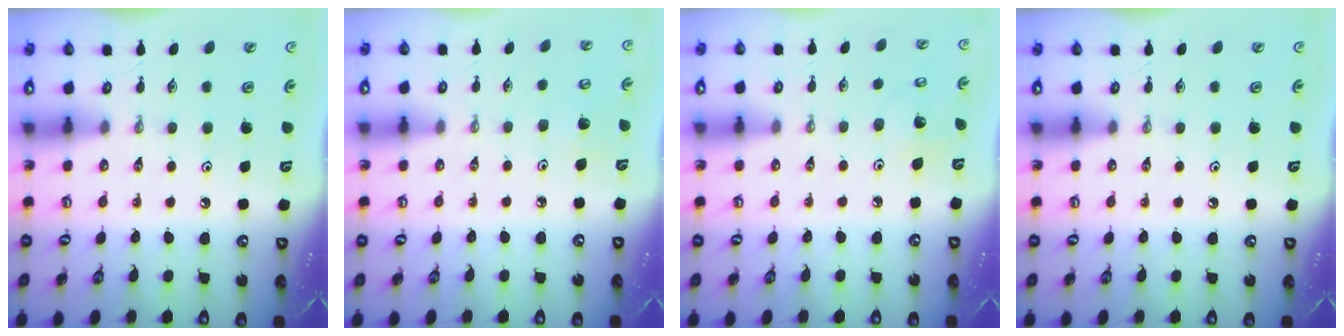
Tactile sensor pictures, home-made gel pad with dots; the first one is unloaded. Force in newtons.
{"total": 5.0, "press": 4.8, "slide": 1.2}
{"total": 4.7, "press": 4.7, "slide": 0.4}
{"total": 0.0}